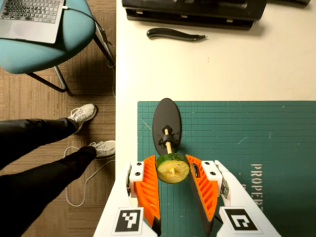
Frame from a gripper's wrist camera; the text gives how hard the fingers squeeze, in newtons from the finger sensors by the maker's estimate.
{"total": 8.8, "left": 8.2, "right": 9.4}